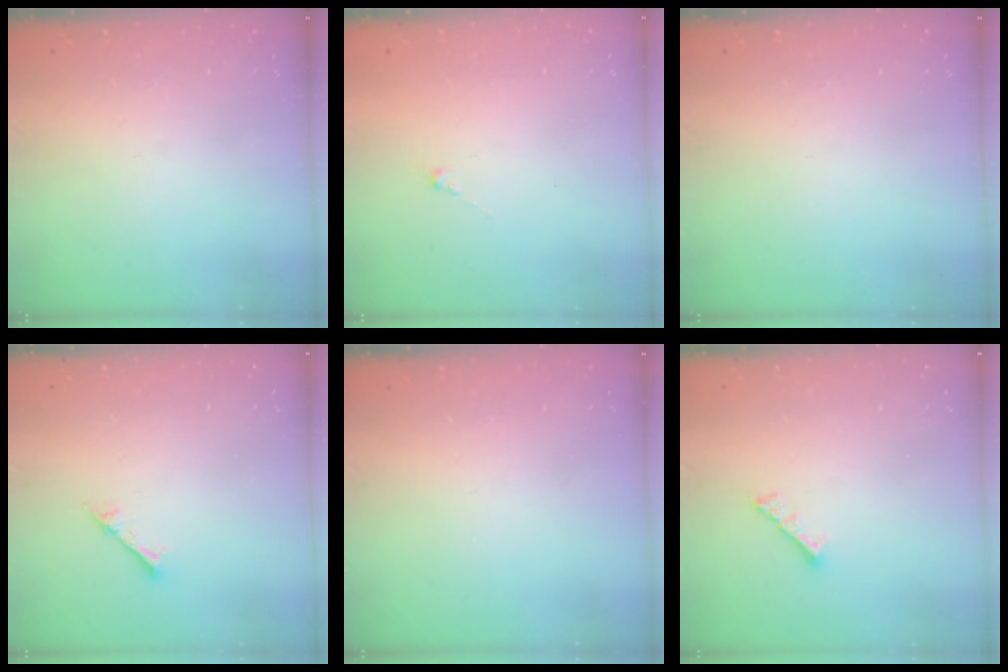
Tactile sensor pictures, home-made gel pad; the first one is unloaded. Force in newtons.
{"total": 0.0}
{"total": 0.0}
{"total": 2.4, "press": 2.4, "slide": 0.3}
{"total": 0.0}
{"total": 2.8, "press": 2.7, "slide": 0.6}